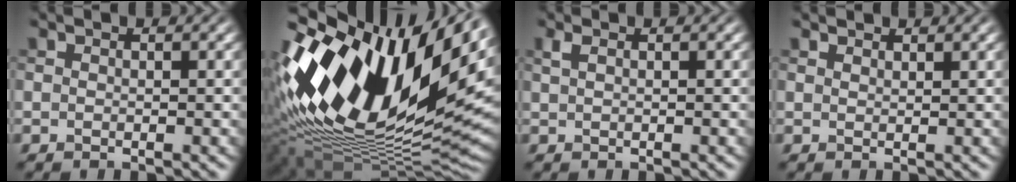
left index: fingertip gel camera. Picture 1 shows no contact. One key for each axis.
{"total": 18.2, "fx": 5.0, "fy": 8.6, "fz": 15.2, "tx": -0.268, "ty": 0.009, "tz": 0.076}
{"total": 1.1, "fx": 0.6, "fy": 0.4, "fz": 0.8, "tx": -0.016, "ty": 0.005, "tz": 0.013}
{"total": 1.2, "fx": 1.1, "fy": 0.2, "fz": 0.1, "tx": -0.002, "ty": -0.001, "tz": 0.019}